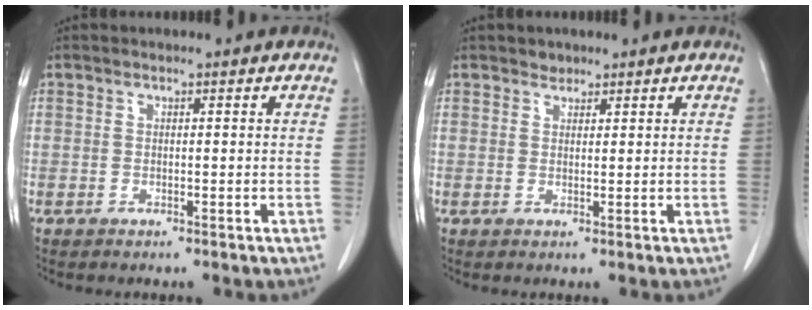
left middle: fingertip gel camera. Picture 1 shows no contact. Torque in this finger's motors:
{"motor_torque": [-0.28, -0.02, -0.10, -0.01]}